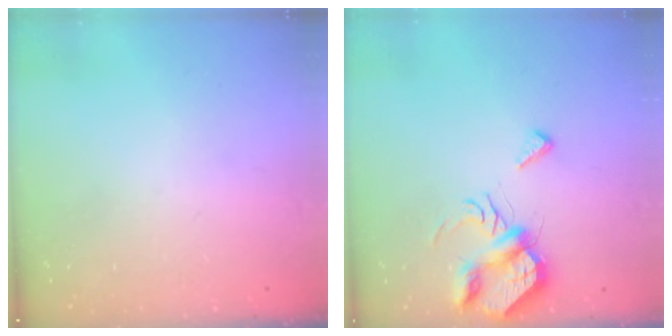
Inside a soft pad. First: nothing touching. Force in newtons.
{"total": 8.3, "press": 8.2, "slide": 0.6}